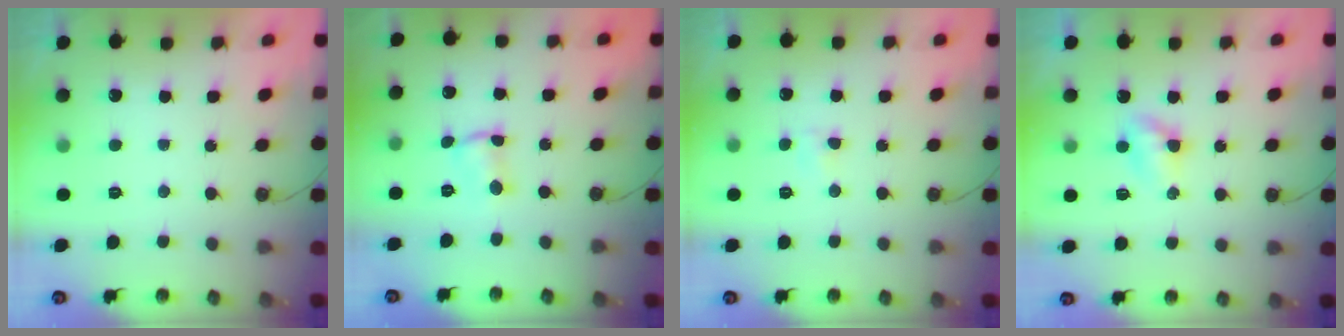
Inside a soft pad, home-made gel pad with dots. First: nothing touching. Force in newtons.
{"total": 1.9, "press": 1.9, "slide": 0.4}
{"total": 2.5, "press": 2.5, "slide": 0.4}
{"total": 4.2, "press": 3.7, "slide": 2.1}